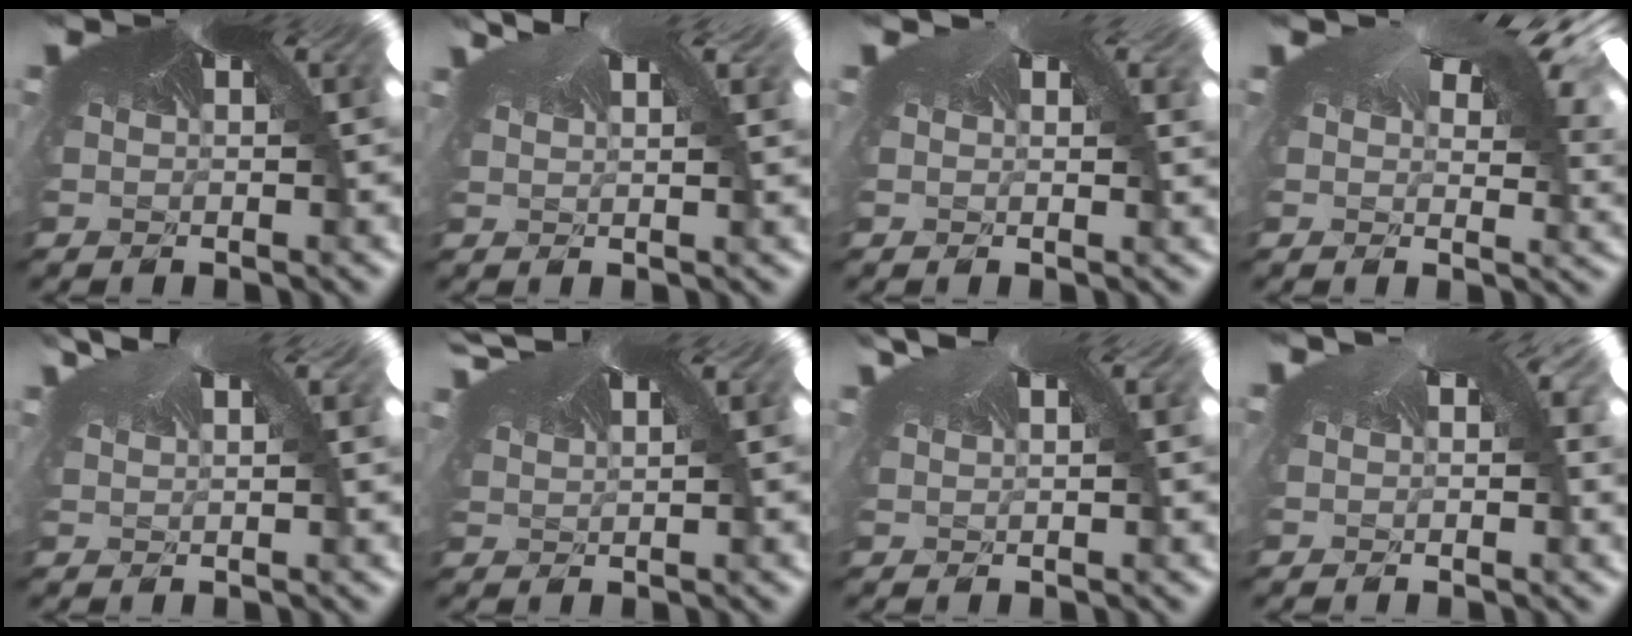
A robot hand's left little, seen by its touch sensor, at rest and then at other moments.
{"total": 3.0, "force": [0.1, -1.5, -2.6], "torque": [0.032, 0.000, -0.001]}
{"total": 1.0, "force": [0.8, 0.0, -0.6], "torque": [-0.009, 0.005, 0.005]}
{"total": 2.8, "force": [2.4, 1.0, -1.0], "torque": [-0.018, 0.017, 0.025]}
{"total": 0.9, "force": [0.3, -0.6, -0.6], "torque": [0.001, 0.006, 0.000]}
{"total": 2.2, "force": [1.8, 0.8, 1.0], "torque": [-0.054, 0.021, 0.031]}
{"total": 0.7, "force": [0.6, 0.0, 0.3], "torque": [-0.016, 0.010, 0.002]}
{"total": 1.1, "force": [0.6, 0.7, 0.6], "torque": [-0.024, 0.012, 0.003]}